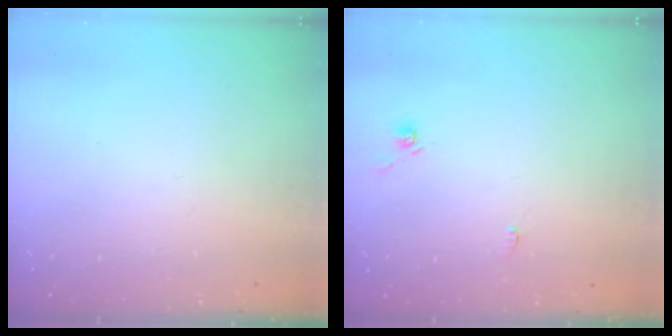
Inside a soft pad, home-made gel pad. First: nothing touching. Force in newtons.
{"total": 2.8, "press": 2.7, "slide": 0.4}